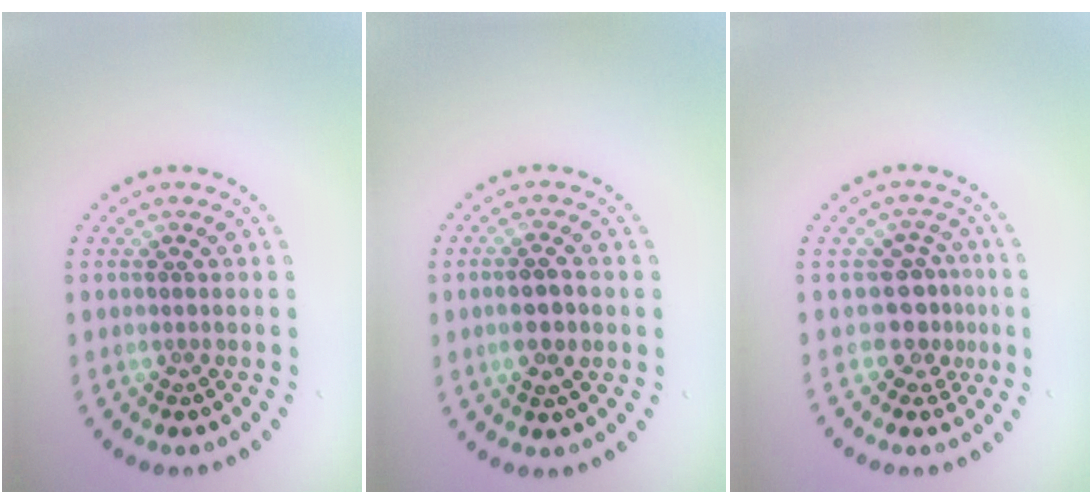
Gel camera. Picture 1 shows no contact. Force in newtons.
{"total": 2.8, "press": 2.8, "slide": 0.6}
{"total": 2.9, "press": 2.4, "slide": 1.6}